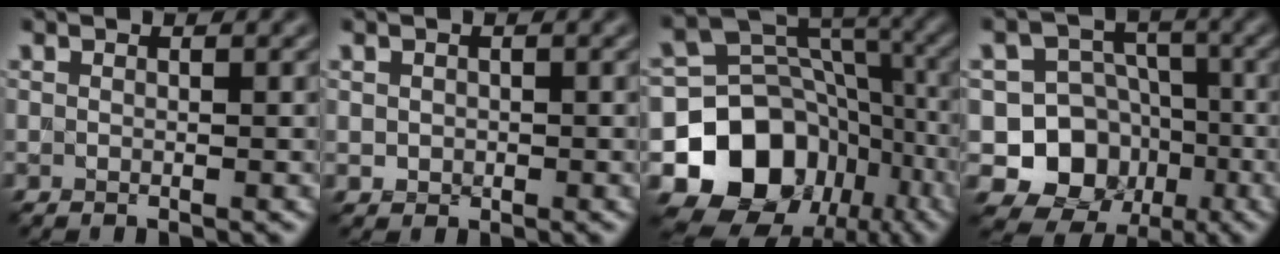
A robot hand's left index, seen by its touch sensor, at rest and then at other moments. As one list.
[{"total": 0.8, "force": [0.1, 0.8, 0.2], "torque": [0.000, -0.003, 0.002]}, {"total": 13.2, "force": [-5.4, 10.5, 5.9], "torque": [-0.113, 0.014, -0.102]}, {"total": 10.1, "force": [-3.2, 9.0, 3.4], "torque": [-0.048, 0.006, -0.084]}]